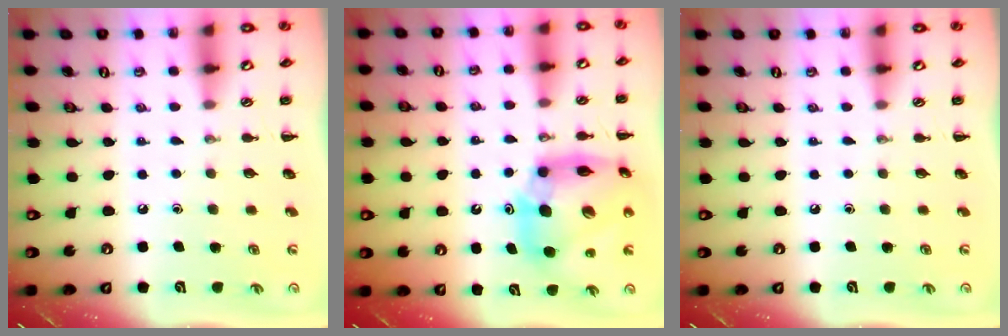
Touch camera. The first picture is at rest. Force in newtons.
{"total": 15.1, "press": 14.5, "slide": 4.4}
{"total": 0.0}